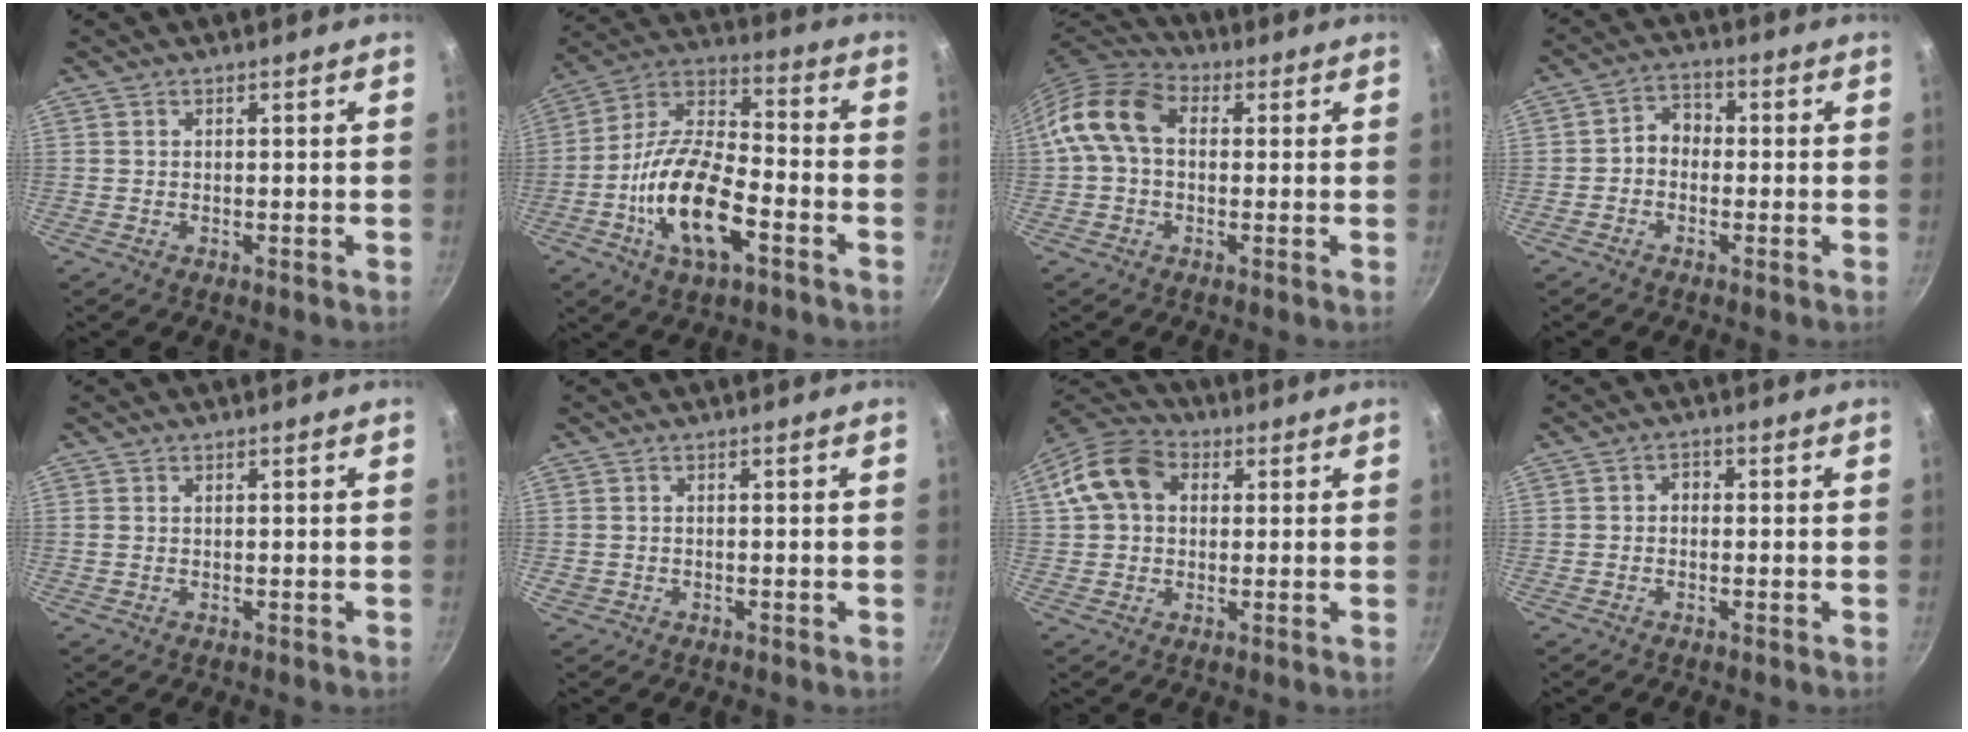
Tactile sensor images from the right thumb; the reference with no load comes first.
{"total": 18.1, "force": [-6.4, 8.3, 14.8], "torque": [-0.268, 0.037, -0.131]}
{"total": 10.9, "force": [1.2, 7.7, 7.6], "torque": [-0.126, 0.027, 0.001]}
{"total": 4.3, "force": [-0.9, 3.5, 2.4], "torque": [-0.023, 0.022, -0.030]}
{"total": 0.5, "force": [0.1, 0.4, 0.4], "torque": [-0.007, 0.001, 0.001]}
{"total": 0.8, "force": [-0.3, 0.6, 0.4], "torque": [-0.011, 0.003, -0.001]}
{"total": 11.3, "force": [2.4, 8.6, 6.9], "torque": [-0.107, 0.024, 0.024]}
{"total": 1.7, "force": [-0.4, 1.4, 1.0], "torque": [-0.014, 0.011, -0.010]}